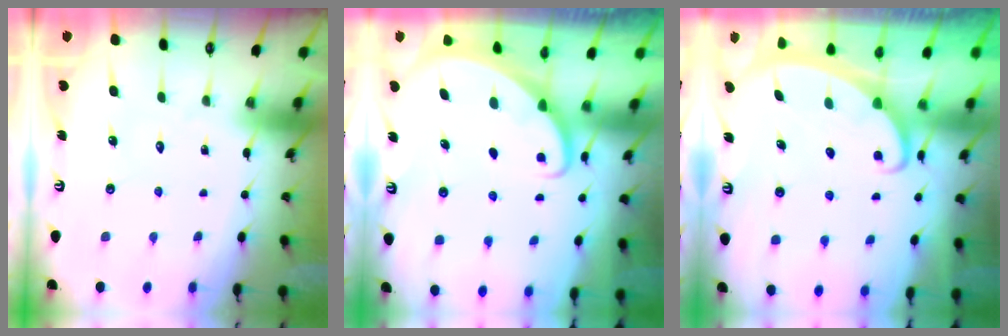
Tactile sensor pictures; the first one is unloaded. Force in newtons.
{"total": 1.9, "press": 1.9, "slide": 0.1}
{"total": 2.4, "press": 2.4, "slide": 0.3}